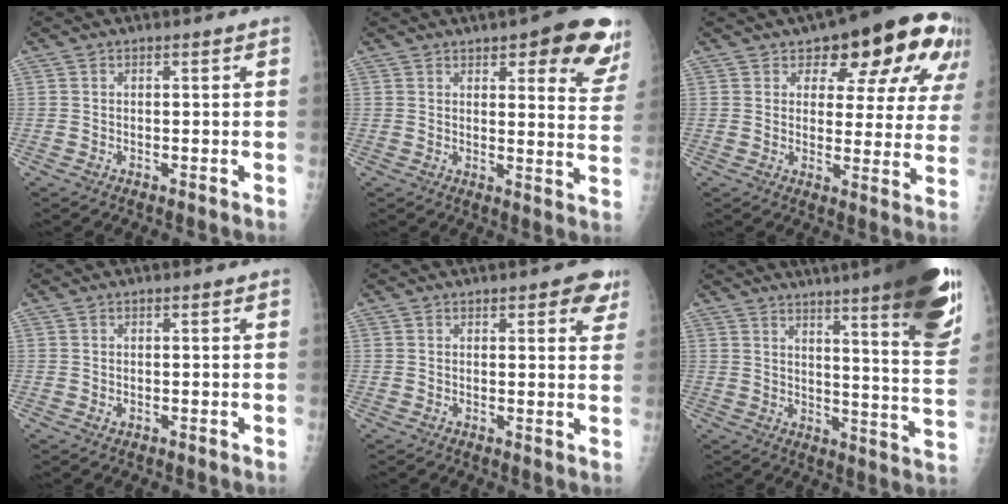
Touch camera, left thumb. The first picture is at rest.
{"total": 13.9, "force": [8.1, 4.8, 10.2], "torque": [-0.073, -0.039, 0.086]}
{"total": 17.5, "force": [10.3, 8.5, 11.2], "torque": [-0.096, -0.031, 0.120]}
{"total": 0.7, "force": [0.0, 0.5, 0.4], "torque": [-0.005, 0.000, 0.001]}
{"total": 5.1, "force": [2.9, 2.2, 3.5], "torque": [-0.010, -0.009, 0.026]}
{"total": 24.2, "force": [15.4, 3.0, 18.4], "torque": [-0.226, -0.074, 0.200]}